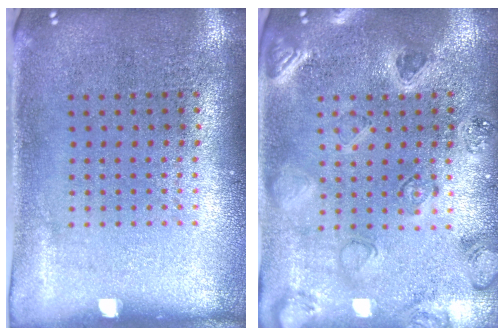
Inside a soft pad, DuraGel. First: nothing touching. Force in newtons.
{"total": 0.8, "press": 0.7, "slide": 0.3}